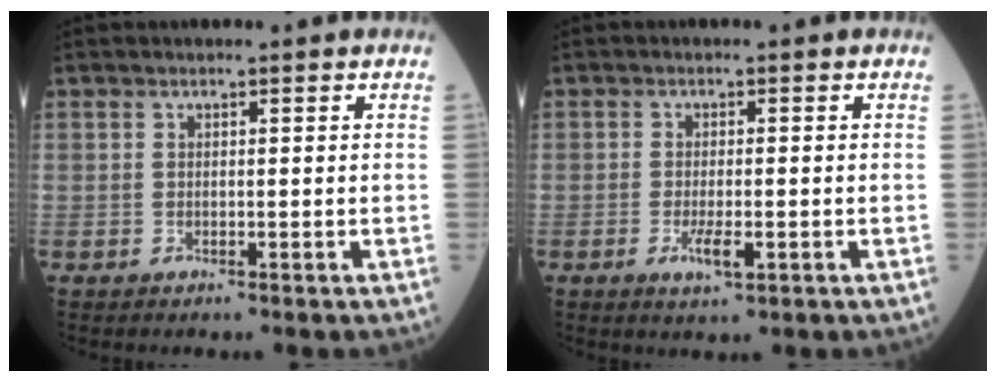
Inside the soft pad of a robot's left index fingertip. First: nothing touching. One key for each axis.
{"total": 3.1, "fx": -1.1, "fy": 0.8, "fz": 2.7, "tx": -0.053, "ty": -0.003, "tz": -0.011}